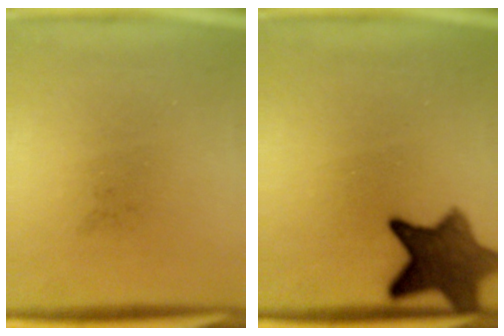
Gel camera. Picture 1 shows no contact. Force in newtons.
{"total": 9.3}